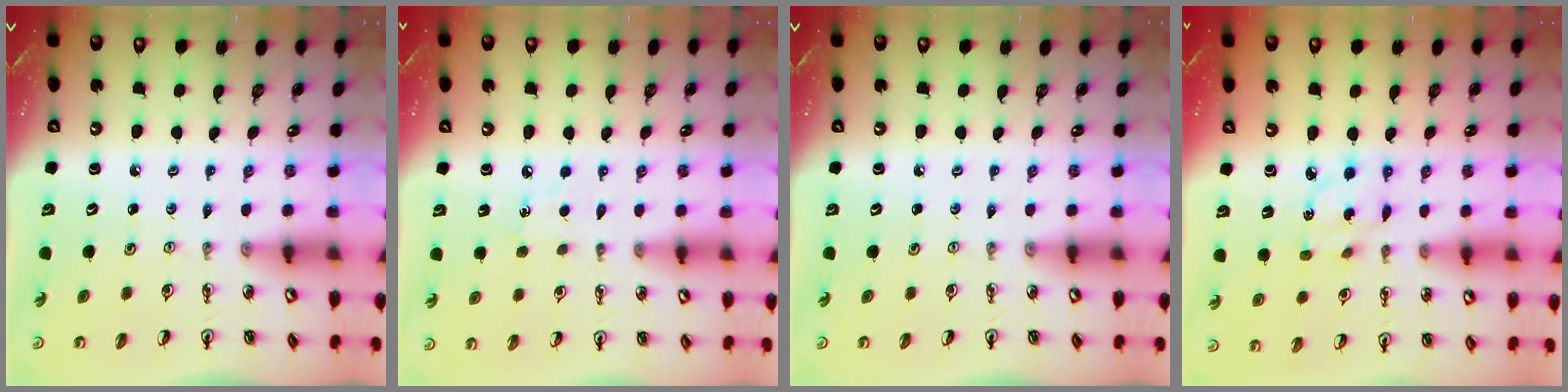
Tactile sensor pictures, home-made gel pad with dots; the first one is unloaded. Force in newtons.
{"total": 6.2, "press": 6.1, "slide": 0.7}
{"total": 0.0}
{"total": 4.2, "press": 4.2, "slide": 0.3}